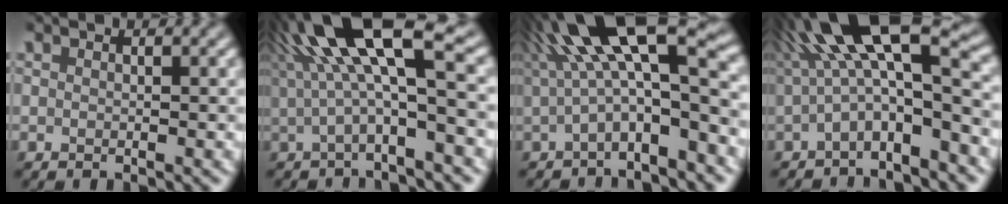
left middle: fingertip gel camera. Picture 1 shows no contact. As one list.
[{"total": 10.7, "force": [3.3, 2.9, 9.7], "torque": [-0.169, 0.018, 0.054]}, {"total": 11.6, "force": [2.4, 3.5, 10.8], "torque": [-0.175, 0.019, 0.034]}, {"total": 10.5, "force": [0.1, 3.1, 10.1], "torque": [-0.170, 0.029, -0.016]}]